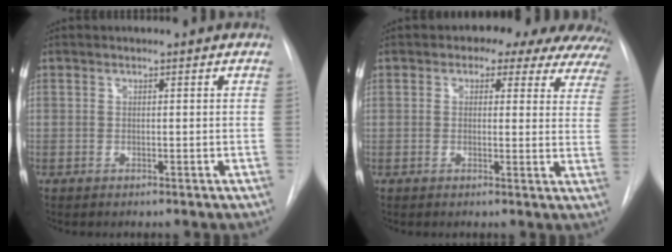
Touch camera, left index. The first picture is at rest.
{"total": 15.8, "force": [12.5, 6.8, 6.8], "torque": [-0.088, 0.009, 0.124]}